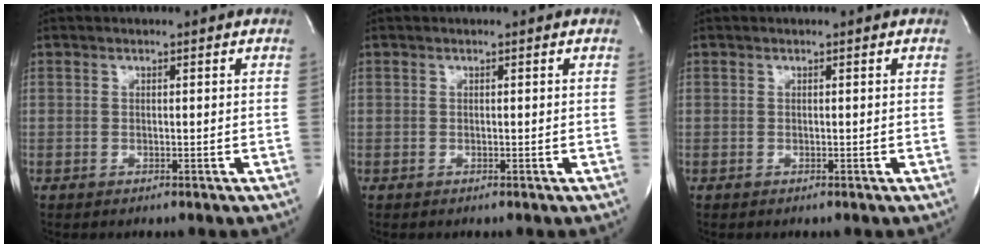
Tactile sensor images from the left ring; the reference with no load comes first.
{"total": 0.0}
{"total": 0.0}